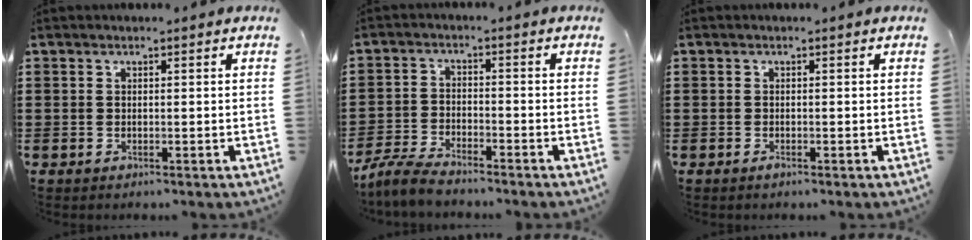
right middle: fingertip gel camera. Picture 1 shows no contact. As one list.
[{"total": 4.6, "force": [-4.3, 0.6, 1.5], "torque": [-0.047, -0.002, -0.090]}, {"total": 0.6, "force": [-0.5, 0.3, 0.2], "torque": [-0.004, -0.002, -0.010]}]